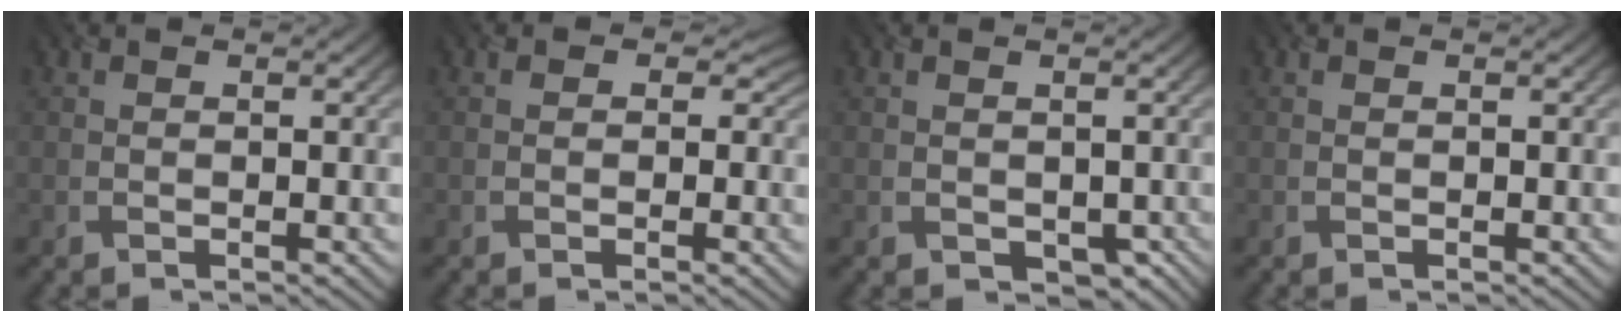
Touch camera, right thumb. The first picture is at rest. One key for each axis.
{"total": 2.4, "fx": 0.2, "fy": 2.1, "fz": 1.2, "tx": -0.013, "ty": 0.002, "tz": 0.002}
{"total": 1.8, "fx": -0.7, "fy": 1.5, "fz": 0.7, "tx": -0.021, "ty": -0.012, "tz": -0.012}
{"total": 0.0}